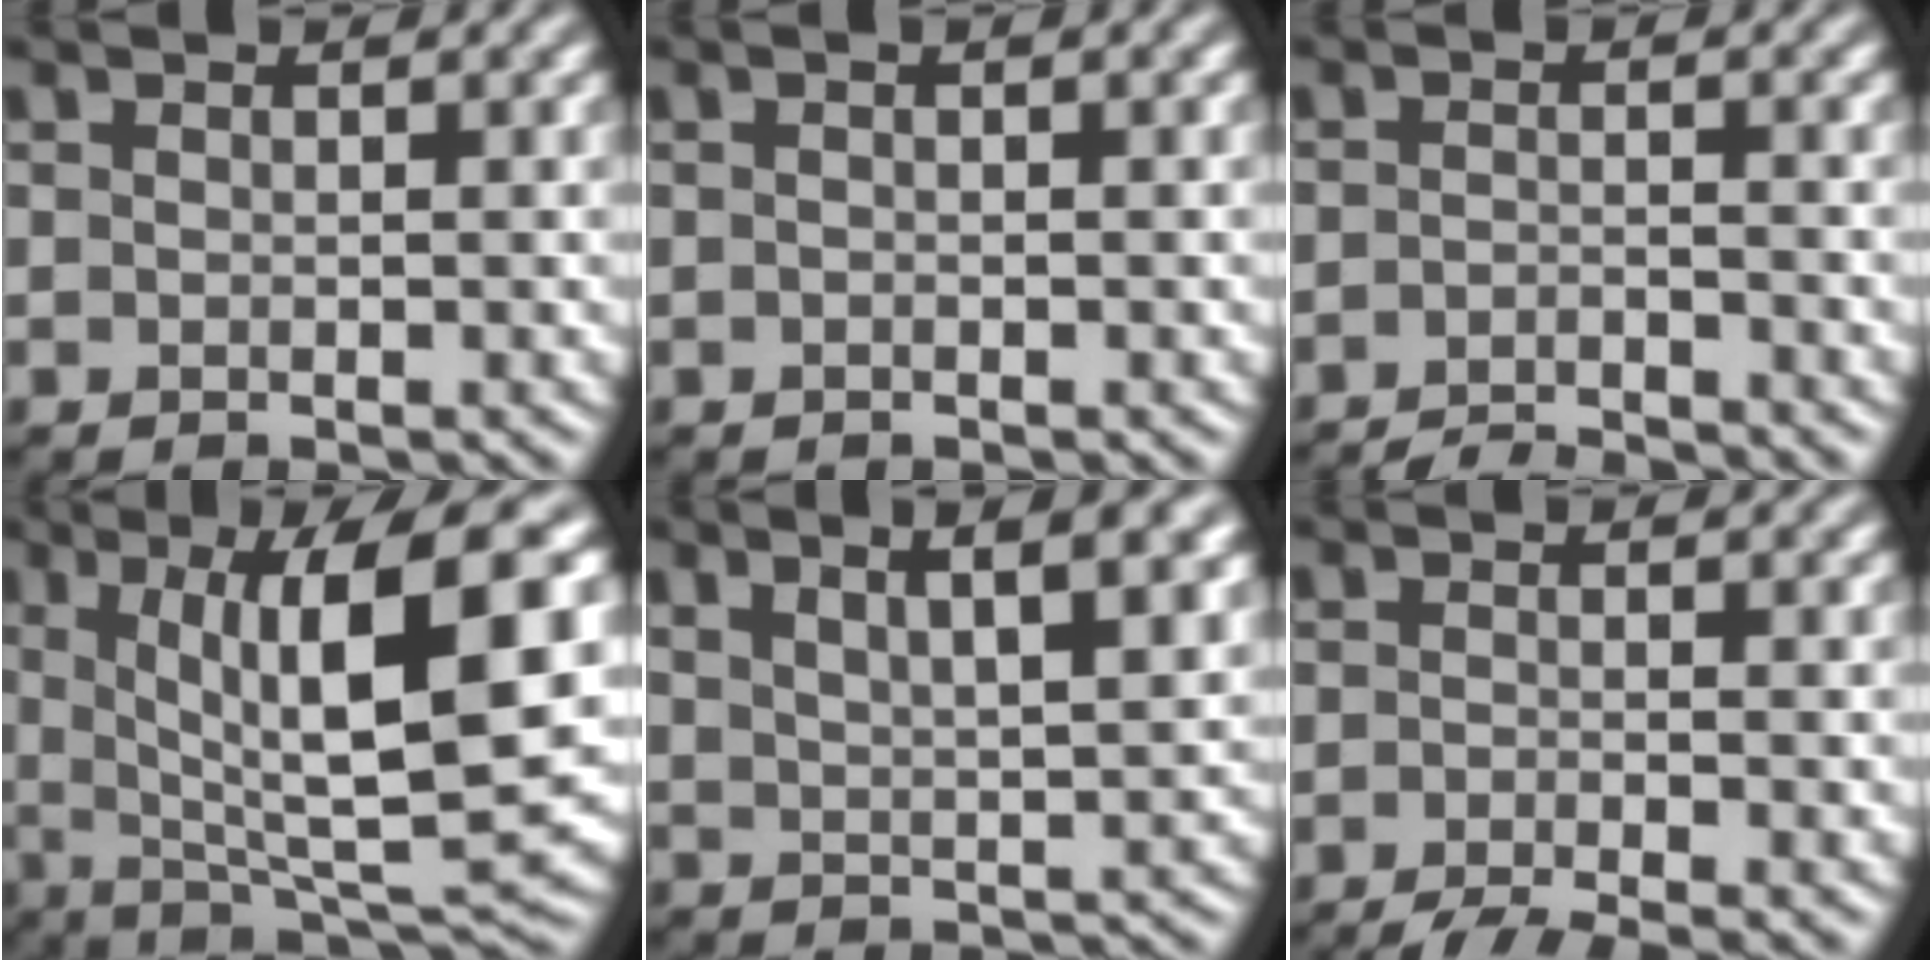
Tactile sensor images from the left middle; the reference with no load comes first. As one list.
[{"total": 1.0, "force": [0.0, 0.2, 1.0], "torque": [-0.013, -0.008, -0.008]}, {"total": 3.9, "force": [-3.7, 0.3, 1.0], "torque": [-0.015, -0.004, -0.065]}, {"total": 11.5, "force": [2.4, 2.7, 11.0], "torque": [-0.169, 0.008, 0.049]}, {"total": 5.8, "force": [4.1, 1.2, 3.9], "torque": [-0.042, 0.028, 0.049]}, {"total": 4.2, "force": [-3.2, 0.6, 2.6], "torque": [-0.035, -0.006, -0.059]}]